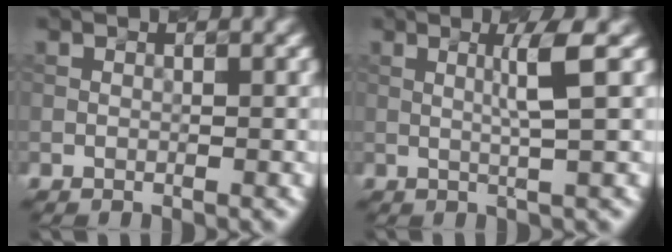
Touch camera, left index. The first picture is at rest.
{"total": 2.8, "force": [0.6, 0.1, 2.8], "torque": [-0.051, 0.003, 0.010]}